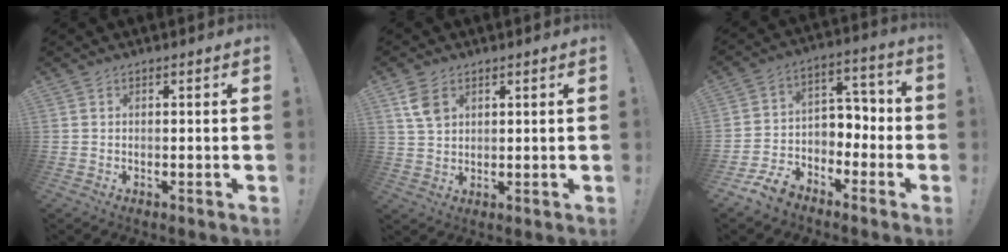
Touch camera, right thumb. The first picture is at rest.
{"total": 6.3, "force": [3.0, 4.3, 3.5], "torque": [-0.051, -0.007, 0.058]}
{"total": 9.4, "force": [-5.5, 7.0, 2.7], "torque": [-0.048, 0.033, -0.096]}